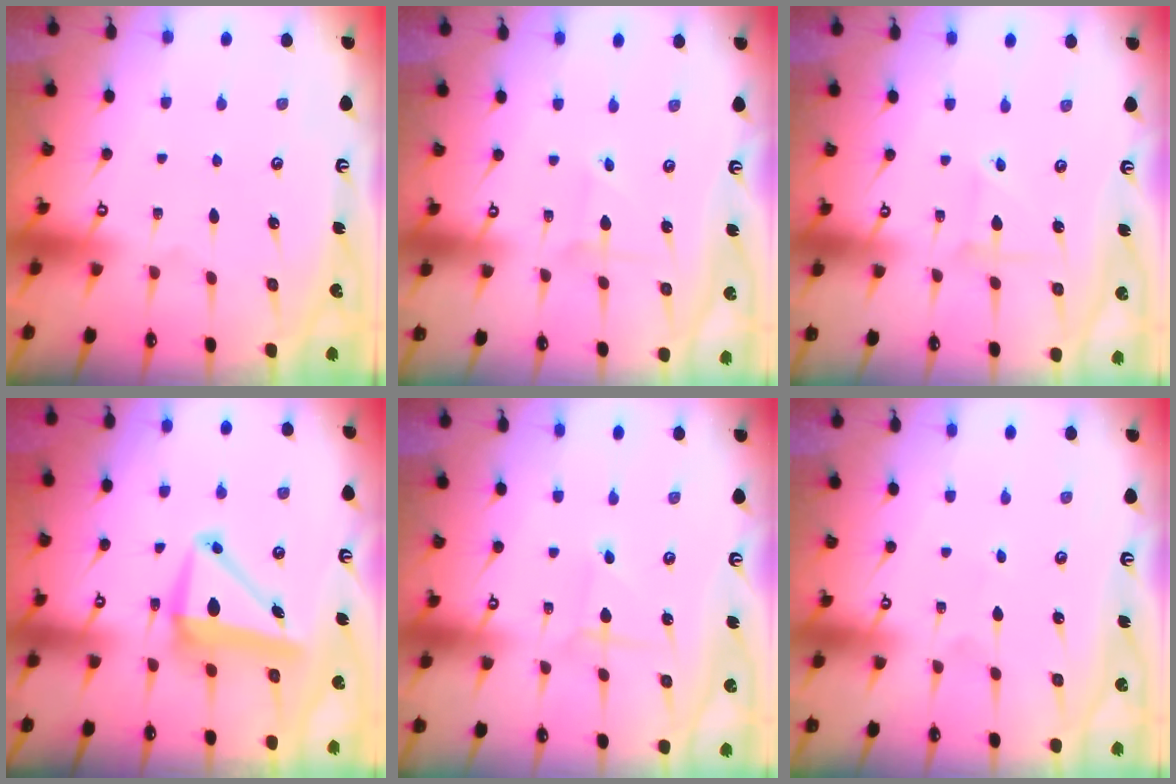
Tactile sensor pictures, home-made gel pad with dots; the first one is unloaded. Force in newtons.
{"total": 1.8, "press": 1.8, "slide": 0.1}
{"total": 2.4, "press": 2.4, "slide": 0.2}
{"total": 8.2, "press": 8.0, "slide": 1.6}
{"total": 1.4, "press": 1.4, "slide": 0.1}
{"total": 0.6, "press": 0.6, "slide": 0.0}